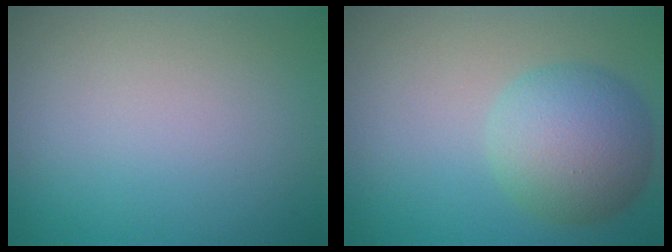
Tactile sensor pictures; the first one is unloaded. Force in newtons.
{"total": 6.3, "press": 6.3, "slide": 0.1}